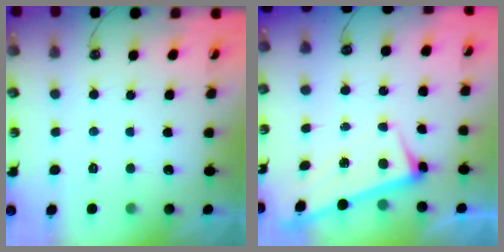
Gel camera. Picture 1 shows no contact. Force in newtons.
{"total": 2.8, "press": 2.7, "slide": 0.4}